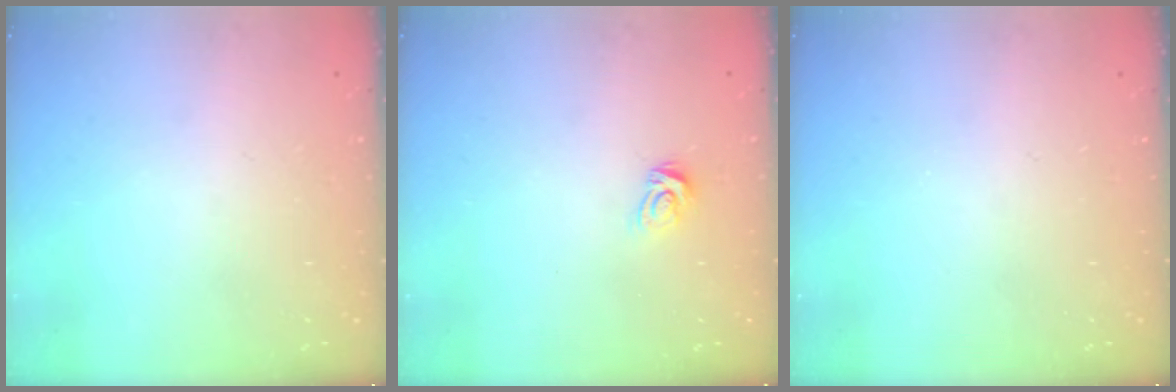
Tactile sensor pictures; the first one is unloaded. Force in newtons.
{"total": 4.5, "press": 4.5, "slide": 0.2}
{"total": 0.0}